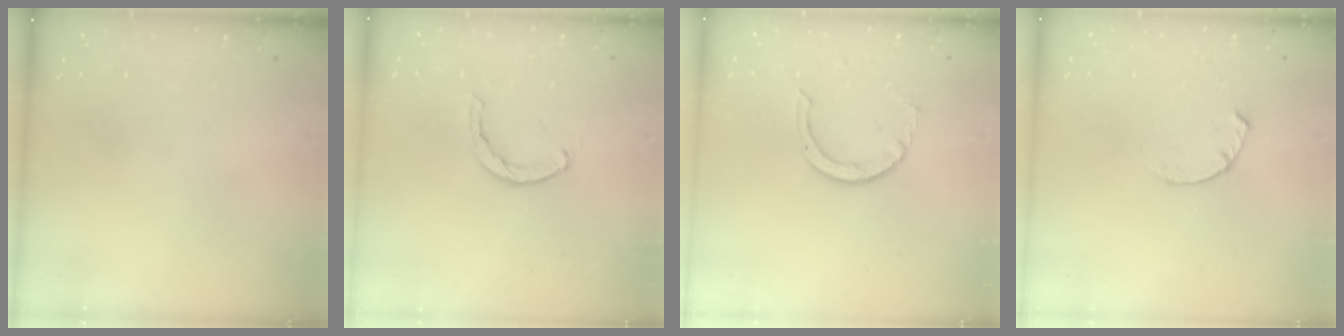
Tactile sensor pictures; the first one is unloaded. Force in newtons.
{"total": 1.4, "press": 1.3, "slide": 0.3}
{"total": 1.7, "press": 1.7, "slide": 0.1}
{"total": 1.8, "press": 1.8, "slide": 0.3}